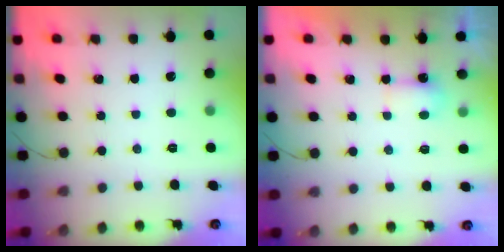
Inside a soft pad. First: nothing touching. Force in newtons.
{"total": 3.3, "press": 3.1, "slide": 1.0}